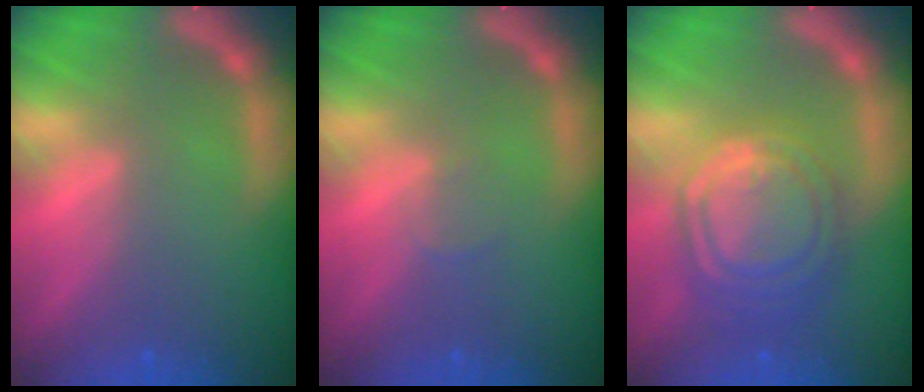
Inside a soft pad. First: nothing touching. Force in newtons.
{"total": 1.0}
{"total": 9.5}